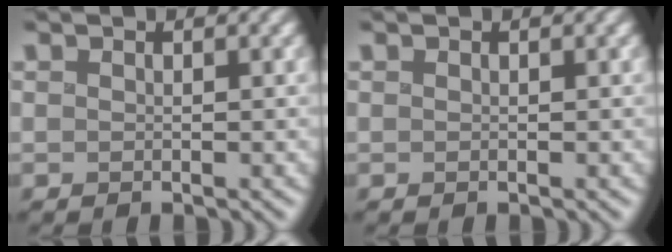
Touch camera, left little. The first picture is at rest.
{"total": 0.0}